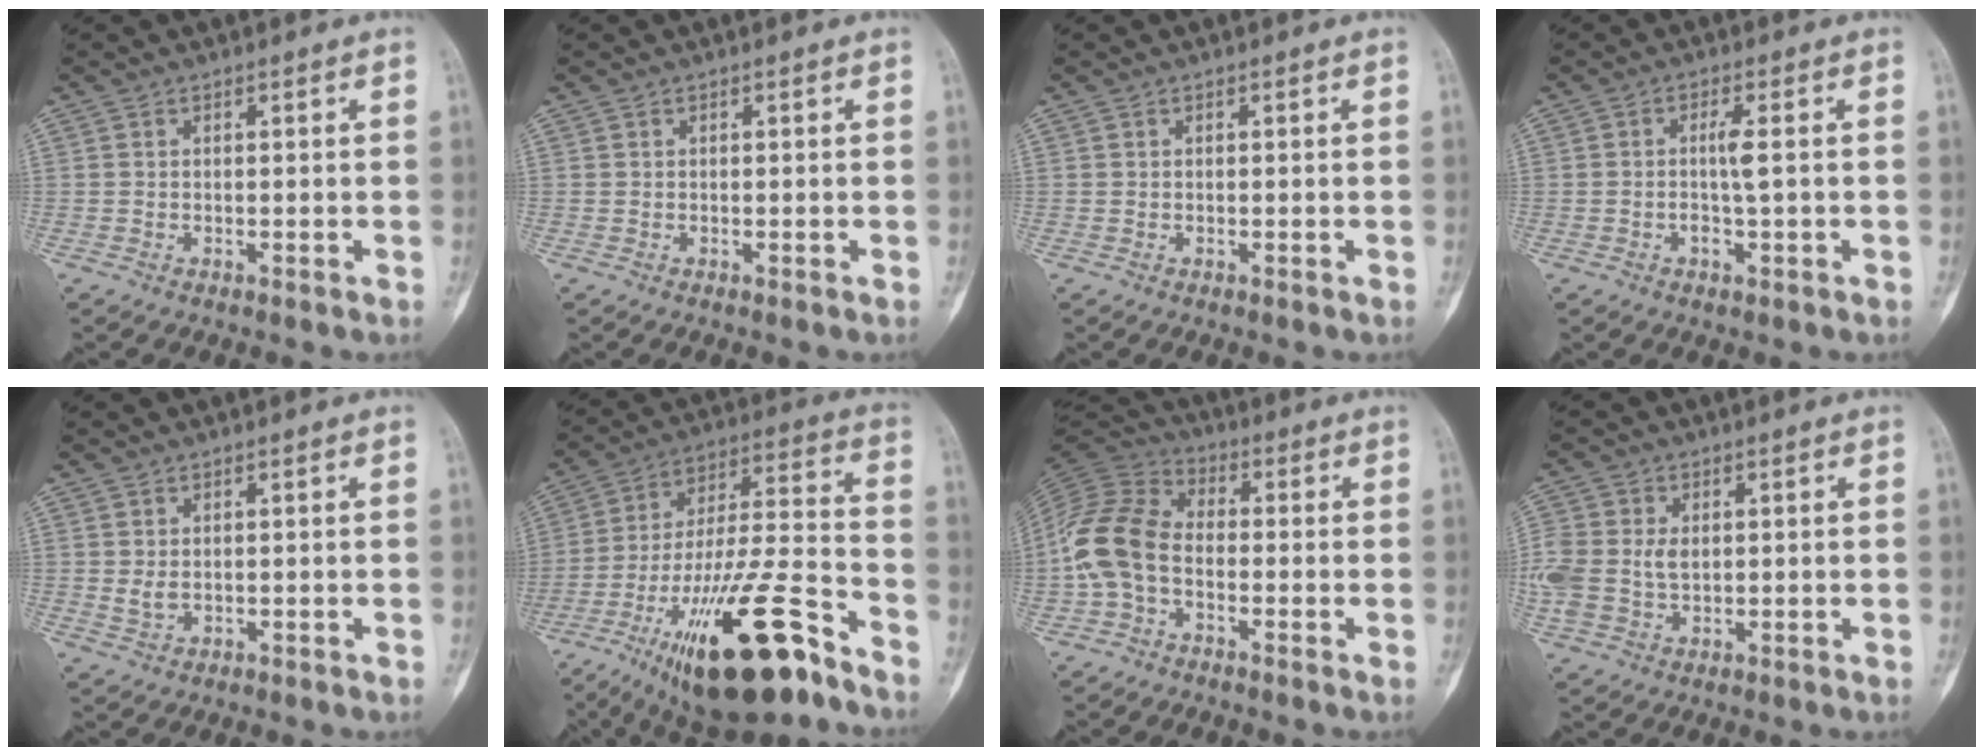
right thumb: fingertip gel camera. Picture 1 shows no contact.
{"total": 0.0}
{"total": 0.0}
{"total": 3.8, "force": [-0.4, 1.0, 3.7], "torque": [-0.076, 0.005, -0.007]}
{"total": 2.1, "force": [0.3, 1.5, 1.4], "torque": [-0.025, -0.005, 0.012]}
{"total": 25.9, "force": [-14.9, 7.1, 20.0], "torque": [-0.336, 0.070, -0.245]}
{"total": 11.8, "force": [-2.5, 7.8, 8.4], "torque": [-0.173, 0.034, -0.064]}
{"total": 12.1, "force": [0.8, 9.0, 8.1], "torque": [-0.219, 0.008, 0.026]}